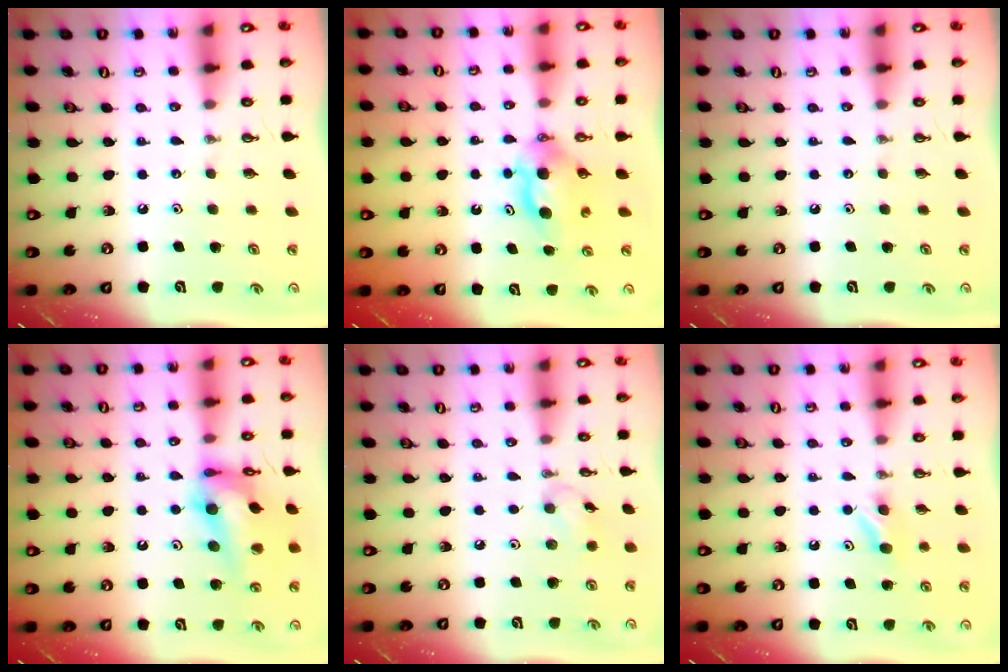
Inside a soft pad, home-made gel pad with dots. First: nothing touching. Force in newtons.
{"total": 5.9, "press": 5.8, "slide": 1.1}
{"total": 0.0}
{"total": 16.0, "press": 15.9, "slide": 1.3}
{"total": 6.0, "press": 6.0, "slide": 0.8}
{"total": 4.0, "press": 3.9, "slide": 0.6}